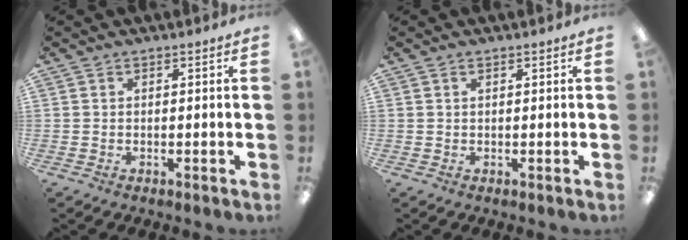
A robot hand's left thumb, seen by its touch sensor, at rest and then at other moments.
{"total": 0.6, "force": [0.3, 0.3, 0.4], "torque": [-0.010, 0.003, 0.004]}